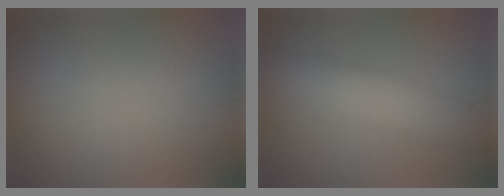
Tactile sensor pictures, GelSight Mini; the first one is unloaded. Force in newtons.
{"total": 5.0, "press": 5.0, "slide": 0.1}